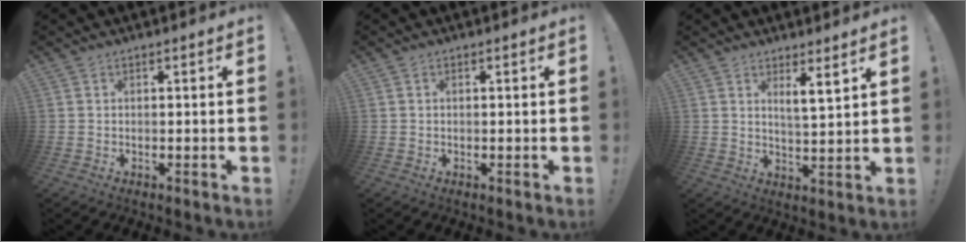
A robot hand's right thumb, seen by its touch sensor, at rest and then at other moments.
{"total": 0.0}
{"total": 5.7, "force": [4.3, 0.4, 3.7], "torque": [-0.046, -0.035, 0.067]}